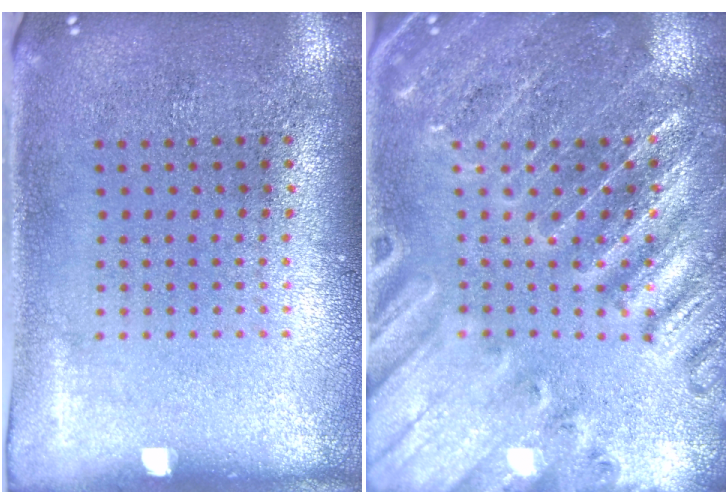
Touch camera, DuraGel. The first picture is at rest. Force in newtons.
{"total": 3.1, "press": 3.1, "slide": 0.6}